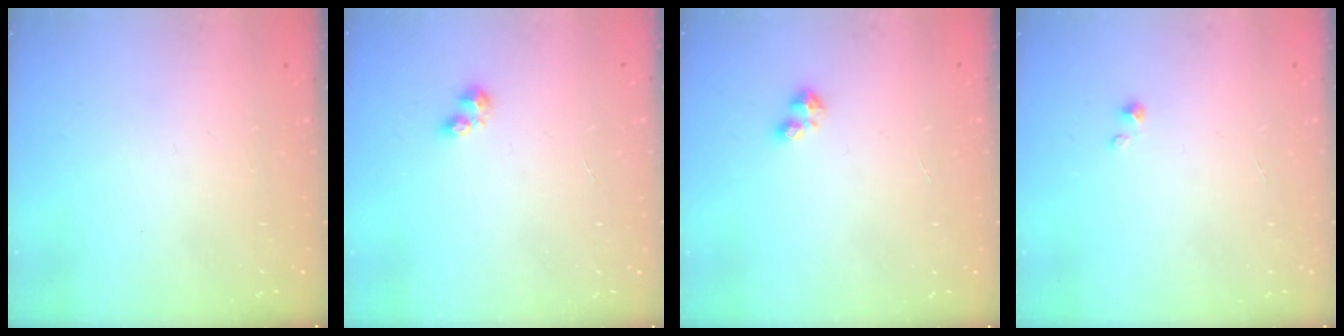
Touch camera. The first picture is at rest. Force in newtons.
{"total": 3.0, "press": 3.0, "slide": 0.4}
{"total": 2.4, "press": 2.4, "slide": 0.4}
{"total": 0.7, "press": 0.7, "slide": 0.1}